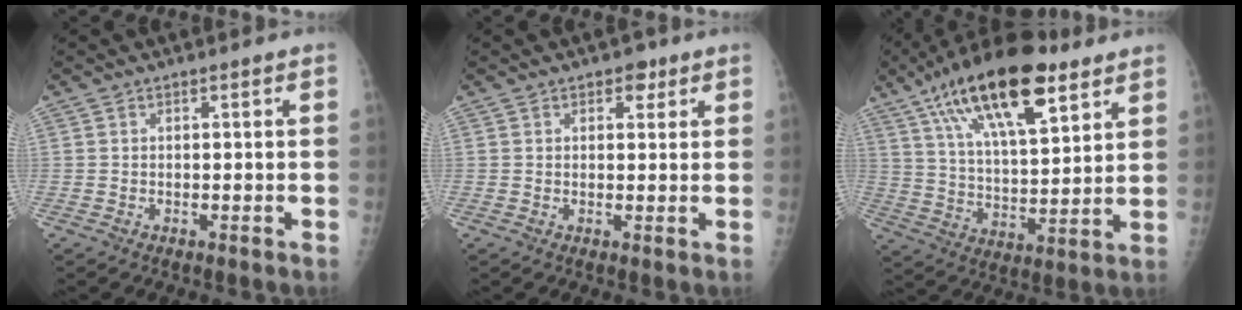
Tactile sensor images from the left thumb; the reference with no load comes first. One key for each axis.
{"total": 2.9, "fx": 1.6, "fy": 1.8, "fz": 1.6, "tx": -0.003, "ty": -0.005, "tz": 0.019}
{"total": 22.5, "fx": 12.5, "fy": 8.6, "fz": 16.6, "tx": -0.266, "ty": -0.031, "tz": 0.216}